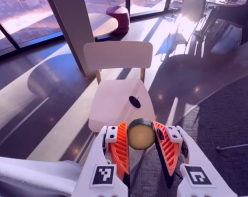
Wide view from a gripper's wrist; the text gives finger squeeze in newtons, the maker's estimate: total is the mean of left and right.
{"total": 10.1, "left": 10.3, "right": 9.8}